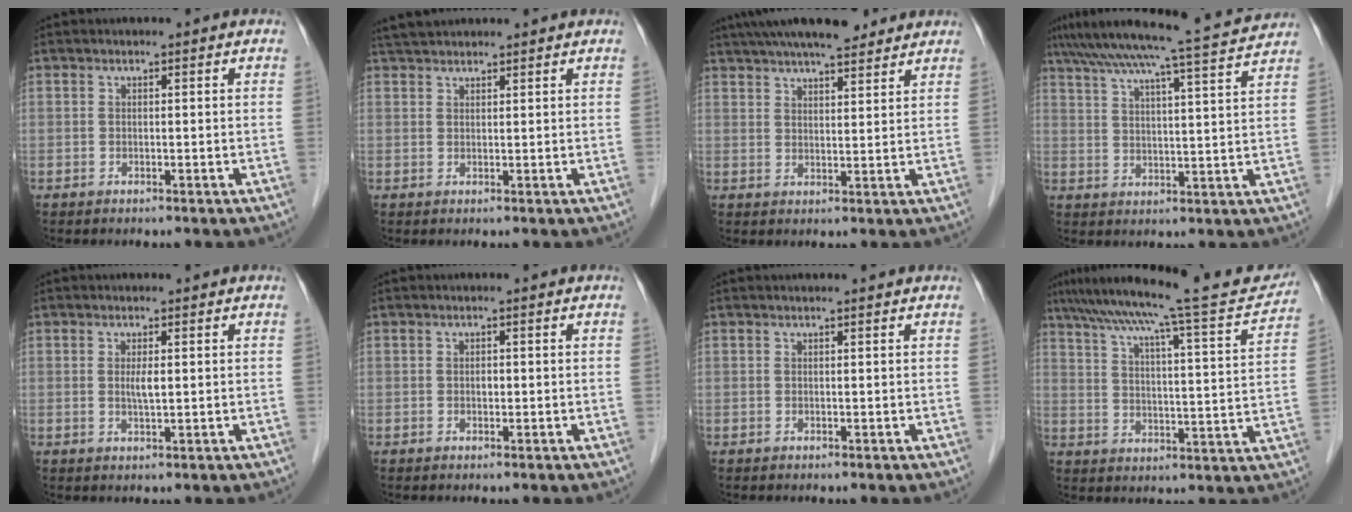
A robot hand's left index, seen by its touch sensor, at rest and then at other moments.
{"total": 4.1, "force": [3.8, 0.8, 1.2], "torque": [-0.020, 0.029, 0.067]}
{"total": 13.5, "force": [11.4, 2.6, 6.7], "torque": [-0.114, 0.029, 0.172]}
{"total": 17.7, "force": [15.9, -1.2, 7.8], "torque": [-0.142, -0.004, 0.217]}
{"total": 1.8, "force": [0.1, 0.3, 1.8], "torque": [-0.037, -0.006, 0.002]}
{"total": 0.8, "force": [-0.2, 0.5, 0.6], "torque": [-0.009, -0.003, -0.005]}
{"total": 1.1, "force": [1.0, -0.1, 0.4], "torque": [-0.010, 0.005, 0.011]}
{"total": 20.5, "force": [18.2, 0.7, 9.6], "torque": [-0.155, -0.010, 0.247]}